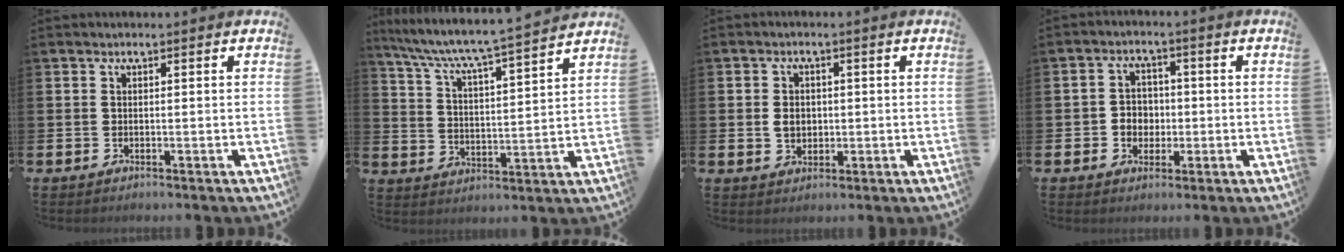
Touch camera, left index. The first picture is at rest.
{"total": 6.9, "force": [6.5, -0.2, 2.2], "torque": [-0.073, -0.054, 0.107]}
{"total": 2.8, "force": [0.1, 2.3, 1.6], "torque": [-0.013, 0.002, -0.006]}
{"total": 3.5, "force": [-0.4, 3.2, 1.1], "torque": [-0.018, 0.004, -0.016]}